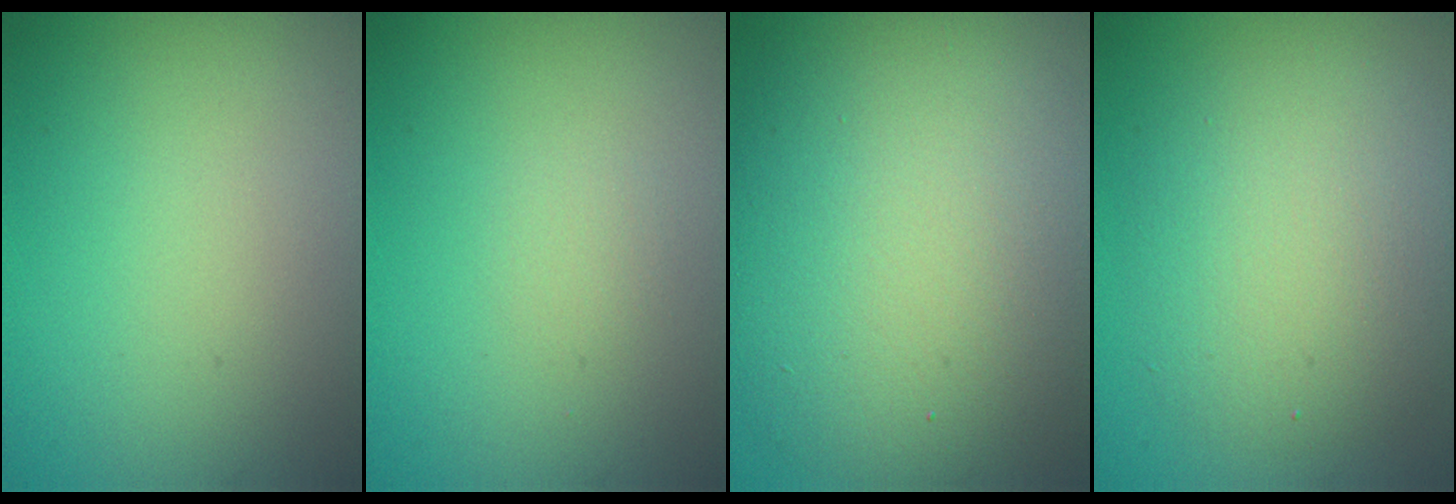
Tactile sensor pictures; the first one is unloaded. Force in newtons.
{"total": 0.5, "press": 0.5, "slide": 0.0}
{"total": 14.1, "press": 14.1, "slide": 1.2}
{"total": 5.7, "press": 5.7, "slide": 0.5}